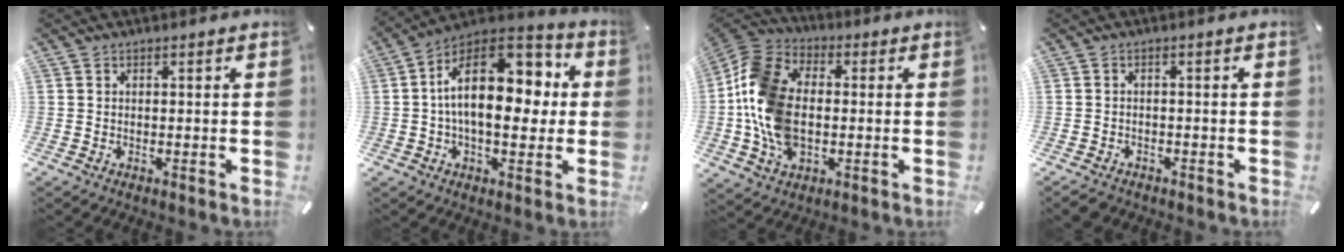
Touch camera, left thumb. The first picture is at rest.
{"total": 19.9, "force": [2.8, 11.9, 15.7], "torque": [-0.245, -0.009, 0.047]}
{"total": 16.5, "force": [-2.1, 11.5, 11.6], "torque": [-0.274, 0.009, -0.041]}
{"total": 2.2, "force": [-2.0, 0.9, 0.5], "torque": [-0.014, 0.009, -0.042]}